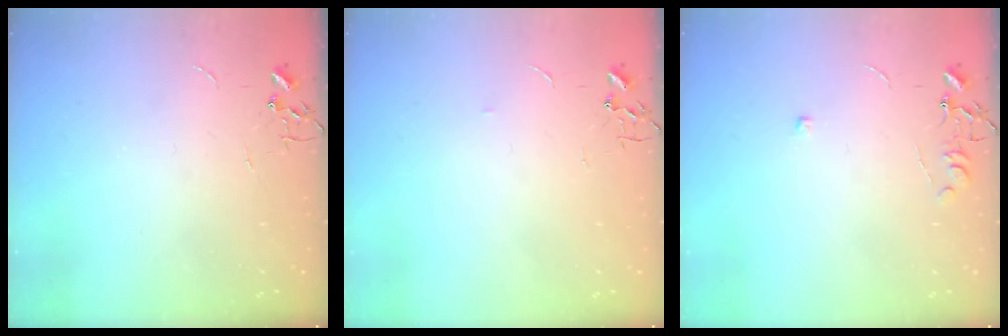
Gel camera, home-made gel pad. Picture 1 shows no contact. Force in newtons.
{"total": 2.6, "press": 2.5, "slide": 0.4}
{"total": 5.5, "press": 5.5, "slide": 0.5}